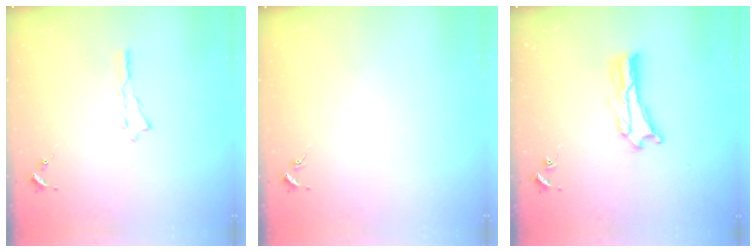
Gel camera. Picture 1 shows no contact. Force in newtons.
{"total": 0.0}
{"total": 2.5, "press": 2.5, "slide": 0.1}